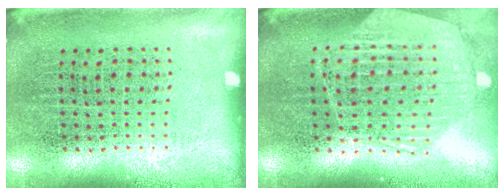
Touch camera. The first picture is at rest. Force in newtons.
{"total": 1.3, "press": 1.2, "slide": 0.4}